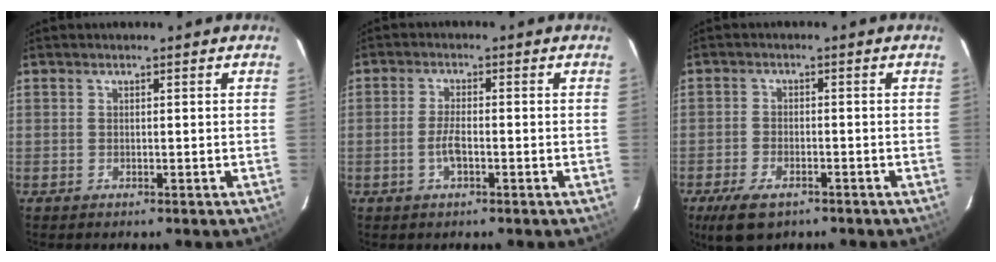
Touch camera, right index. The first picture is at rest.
{"total": 3.5, "force": [-1.2, 1.2, 3.1], "torque": [-0.065, 0.001, -0.023]}
{"total": 7.4, "force": [-4.9, 3.4, 4.3], "torque": [-0.111, -0.016, -0.085]}